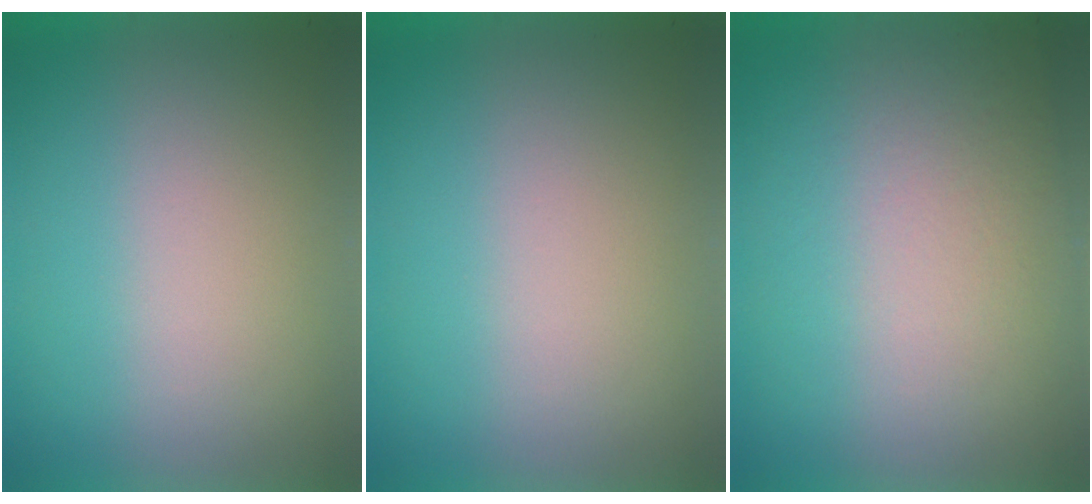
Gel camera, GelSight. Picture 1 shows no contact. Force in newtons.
{"total": 0.0}
{"total": 3.0}